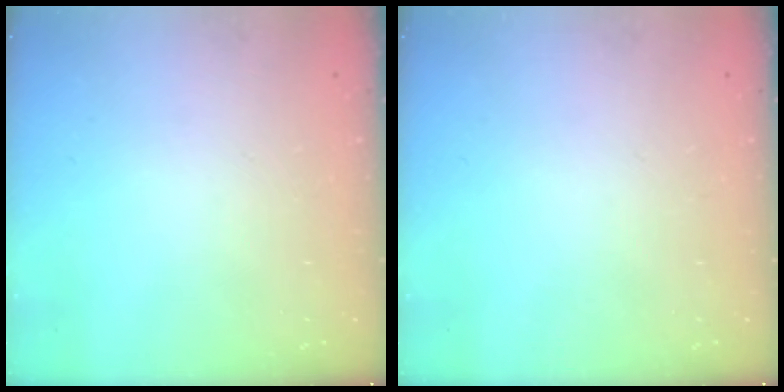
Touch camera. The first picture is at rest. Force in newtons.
{"total": 0.0}